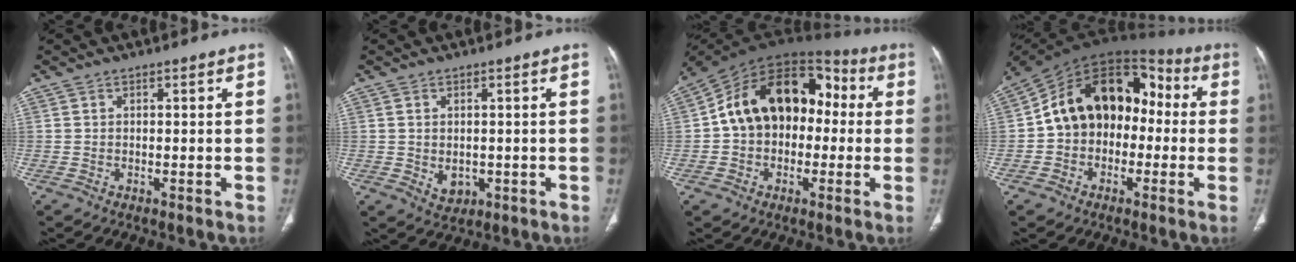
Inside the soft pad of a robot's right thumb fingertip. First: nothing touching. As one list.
[{"total": 3.6, "force": [-0.4, 2.7, 2.3], "torque": [-0.027, -0.003, 0.007]}, {"total": 19.6, "force": [1.0, 13.8, 13.8], "torque": [-0.186, 0.056, 0.006]}, {"total": 18.3, "force": [-0.1, 13.4, 12.5], "torque": [-0.156, 0.059, -0.014]}]